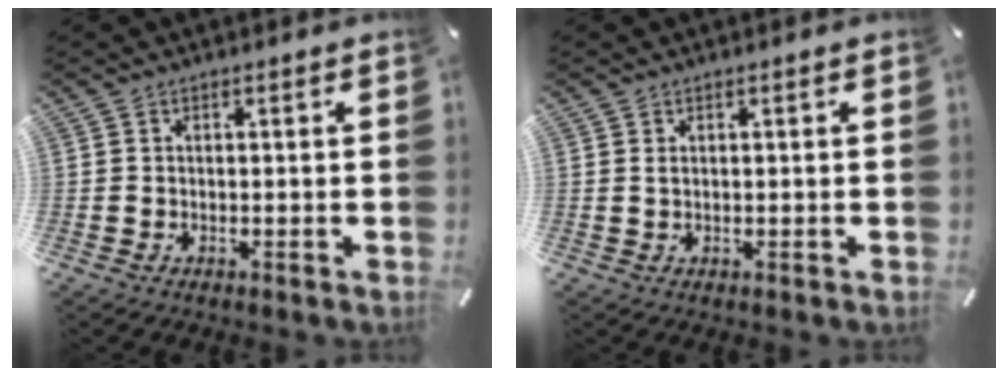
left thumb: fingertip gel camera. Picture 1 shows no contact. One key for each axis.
{"total": 0.5, "fx": 0.3, "fy": 0.2, "fz": 0.4, "tx": -0.007, "ty": 0.003, "tz": 0.005}